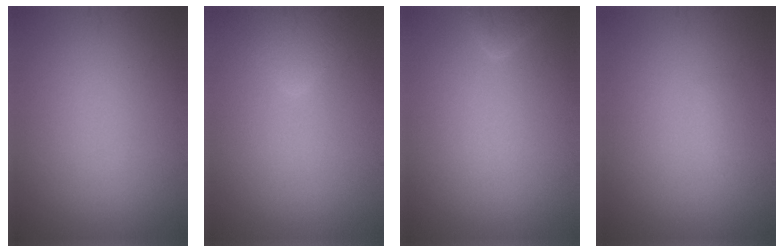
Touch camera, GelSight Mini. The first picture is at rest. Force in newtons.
{"total": 2.4, "press": 2.4, "slide": 0.2}
{"total": 1.5, "press": 1.5, "slide": 0.2}
{"total": 0.7, "press": 0.7, "slide": 0.1}